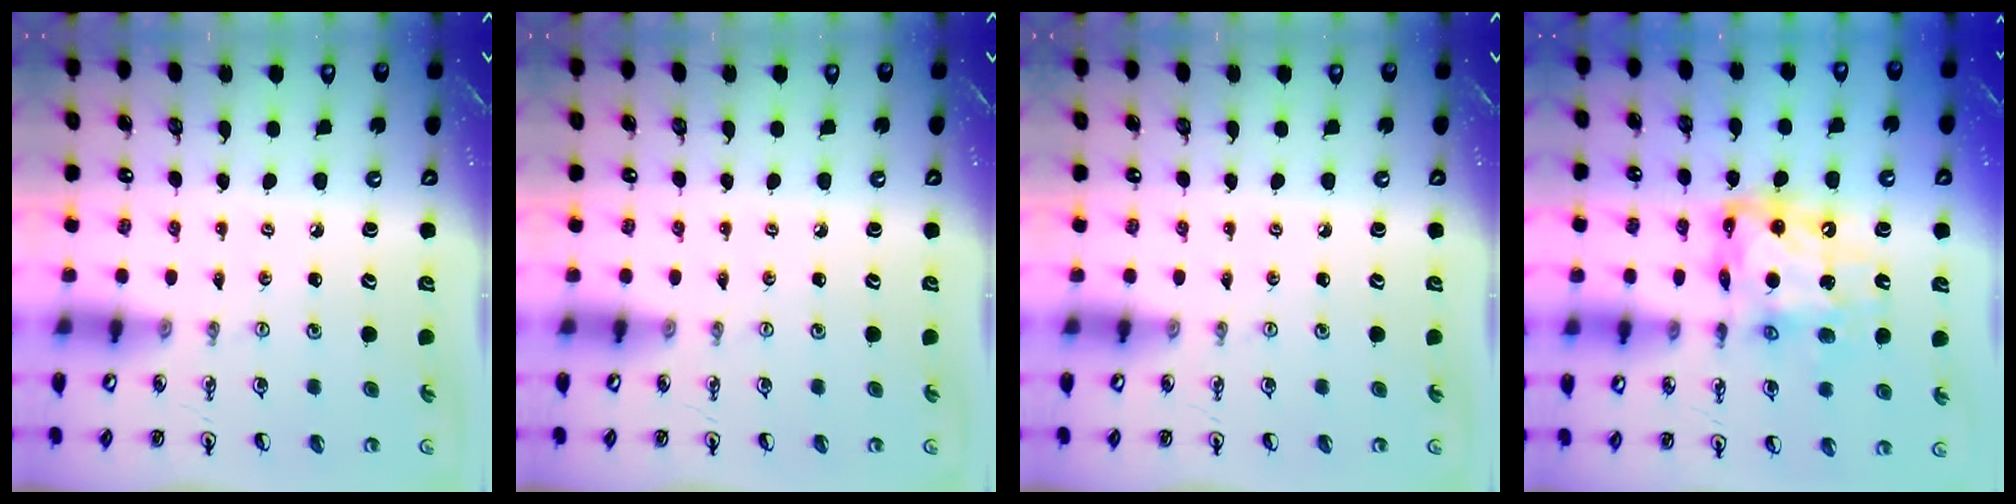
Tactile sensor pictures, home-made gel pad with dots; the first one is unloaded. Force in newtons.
{"total": 0.0}
{"total": 0.0}
{"total": 12.4, "press": 12.3, "slide": 1.1}